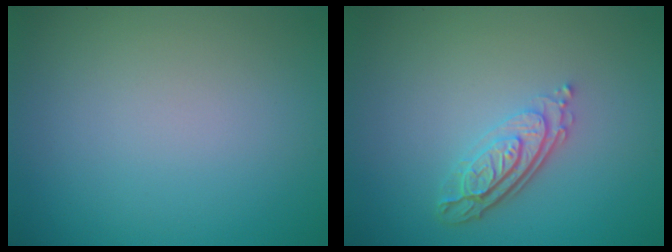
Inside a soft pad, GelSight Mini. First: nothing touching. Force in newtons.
{"total": 3.7, "press": 2.7, "slide": 2.5}